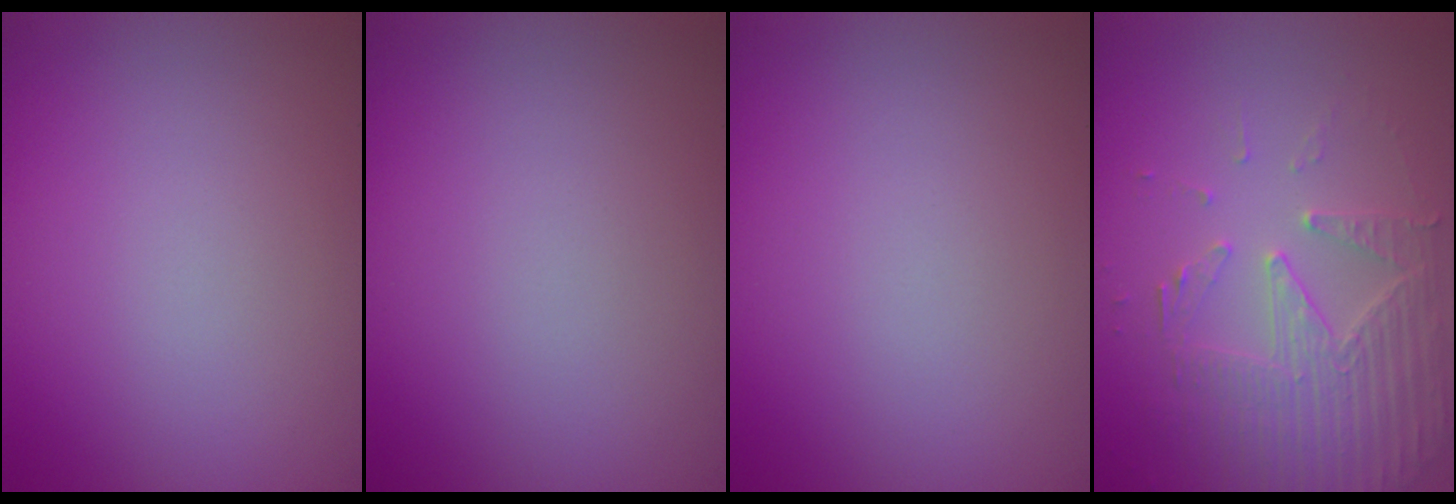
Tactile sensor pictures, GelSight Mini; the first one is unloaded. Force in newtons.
{"total": 0.0}
{"total": 0.0}
{"total": 4.1, "press": 3.9, "slide": 1.4}